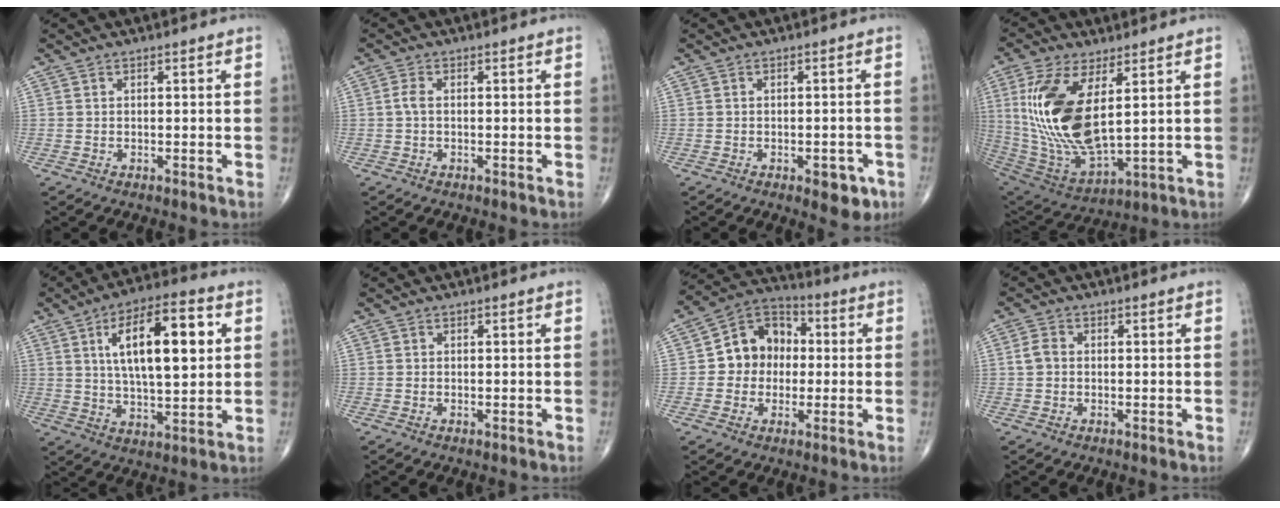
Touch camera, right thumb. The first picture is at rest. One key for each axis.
{"total": 1.7, "fx": -0.1, "fy": 0.8, "fz": 1.5, "tx": -0.031, "ty": 0.001, "tz": -0.004}
{"total": 4.8, "fx": -2.3, "fy": 2.4, "fz": 3.5, "tx": -0.023, "ty": 0.006, "tz": -0.022}
{"total": 19.8, "fx": 4.3, "fy": 8.7, "fz": 17.3, "tx": -0.360, "ty": -0.028, "tz": 0.096}
{"total": 17.1, "fx": 4.4, "fy": 6.7, "fz": 15.1, "tx": -0.229, "ty": 0.001, "tz": 0.070}
{"total": 0.0}
{"total": 11.4, "fx": 0.1, "fy": 9.6, "fz": 6.1, "tx": -0.059, "ty": 0.029, "tz": -0.010}
{"total": 2.5, "fx": 0.0, "fy": 1.9, "fz": 1.6, "tx": -0.032, "ty": 0.008, "tz": -0.004}